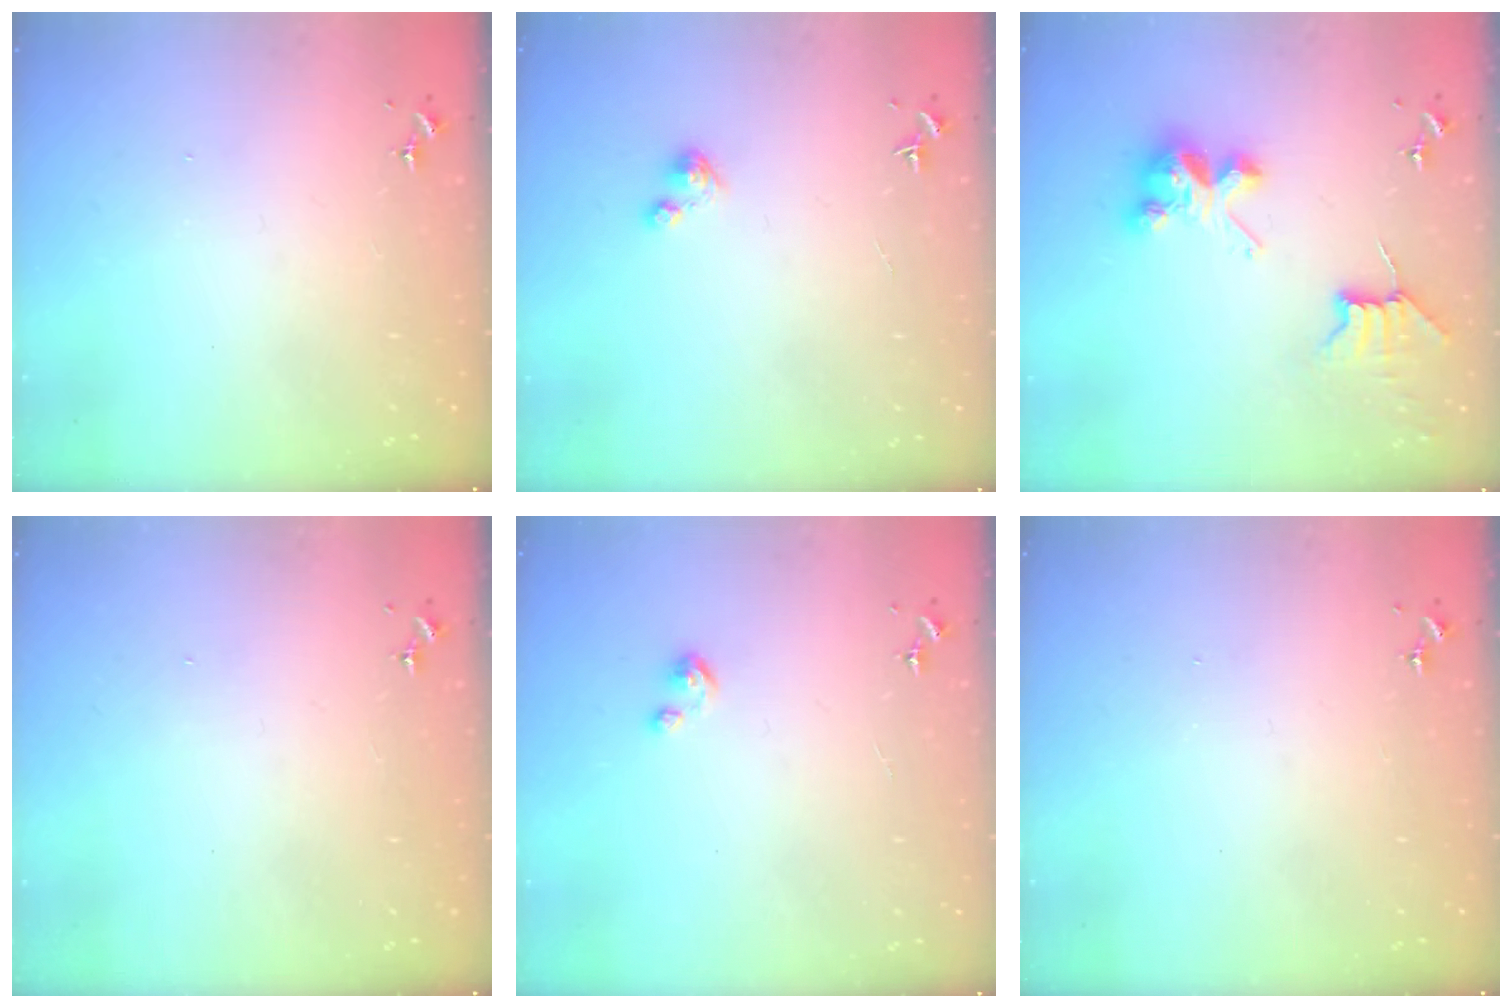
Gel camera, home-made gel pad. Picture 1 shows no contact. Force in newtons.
{"total": 3.0, "press": 3.0, "slide": 0.2}
{"total": 8.5, "press": 8.5, "slide": 0.6}
{"total": 0.0}
{"total": 3.3, "press": 3.3, "slide": 0.3}
{"total": 0.0}